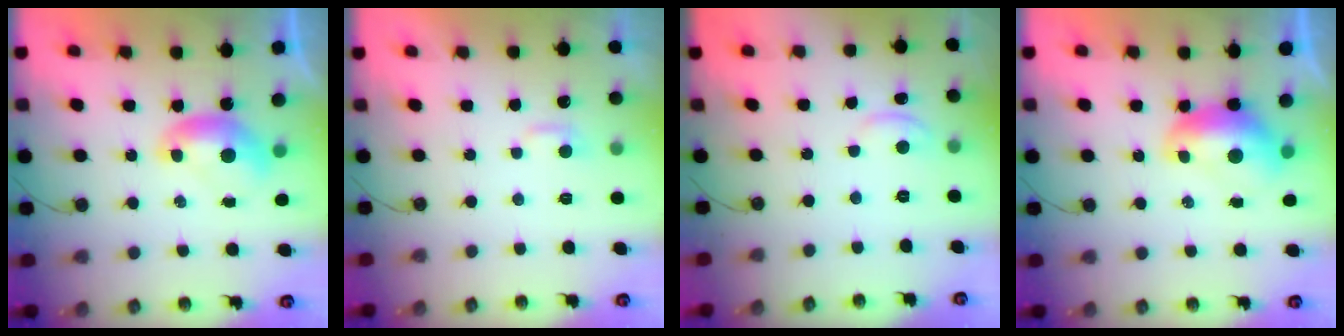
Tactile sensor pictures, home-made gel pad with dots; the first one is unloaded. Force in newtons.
{"total": 2.0, "press": 2.0, "slide": 0.4}
{"total": 1.9, "press": 1.9, "slide": 0.1}
{"total": 1.6, "press": 1.5, "slide": 0.6}